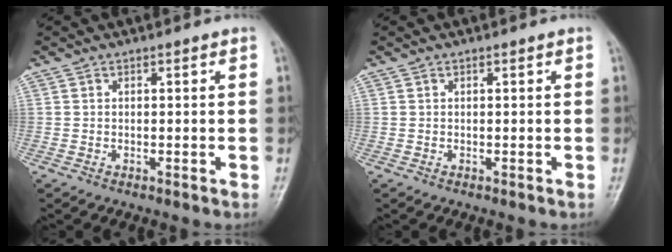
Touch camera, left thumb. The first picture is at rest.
{"total": 0.0}